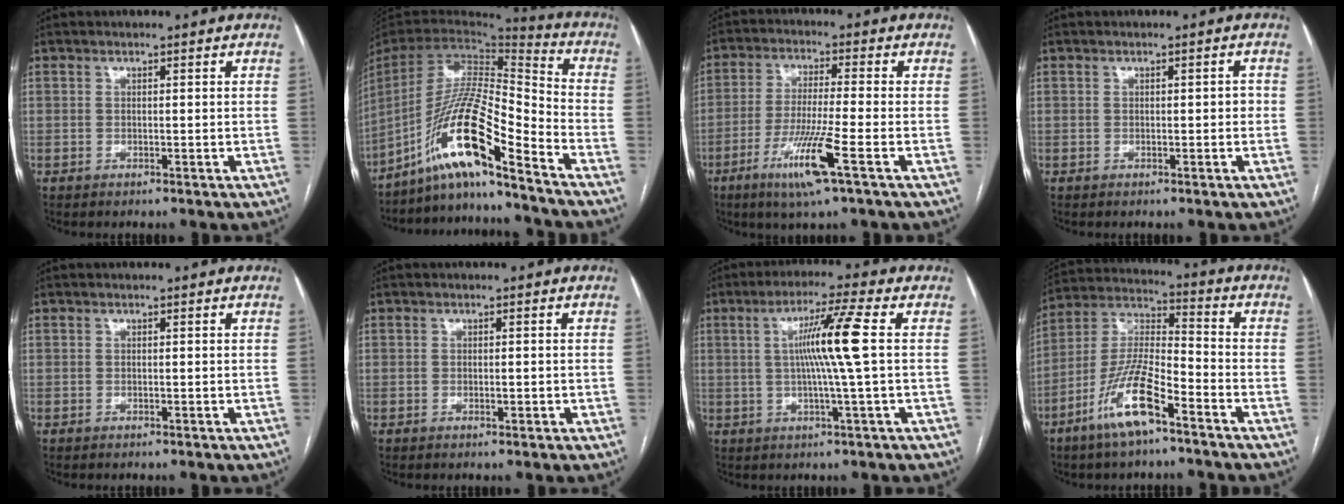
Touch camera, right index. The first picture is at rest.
{"total": 15.6, "force": [-11.0, 0.1, 11.1], "torque": [-0.212, 0.006, -0.202]}
{"total": 9.8, "force": [-4.5, -0.6, 8.7], "torque": [-0.170, -0.020, -0.087]}
{"total": 1.1, "force": [-0.1, 0.5, 1.0], "torque": [-0.008, 0.004, -0.003]}
{"total": 0.0}
{"total": 1.0, "force": [-0.2, 0.4, 0.9], "torque": [-0.013, -0.001, -0.001]}
{"total": 8.8, "force": [1.0, -1.7, 8.5], "torque": [-0.152, 0.003, 0.021]}
{"total": 10.4, "force": [-5.7, 2.4, 8.4], "torque": [-0.178, -0.005, -0.105]}